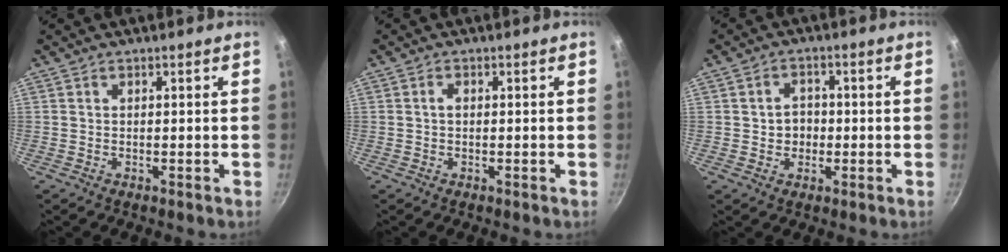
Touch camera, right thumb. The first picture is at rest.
{"total": 1.2, "force": [0.1, 0.7, 0.9], "torque": [-0.016, 0.005, 0.001]}
{"total": 4.3, "force": [-0.3, 3.7, 2.2], "torque": [-0.011, 0.010, -0.006]}